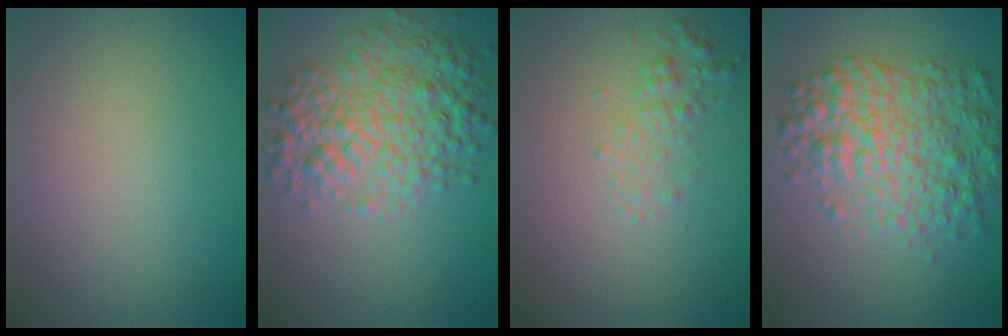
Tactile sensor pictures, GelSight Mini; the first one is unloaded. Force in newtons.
{"total": 5.8, "press": 5.8, "slide": 0.0}
{"total": 1.7, "press": 1.7, "slide": 0.0}
{"total": 6.5, "press": 6.5, "slide": 0.1}